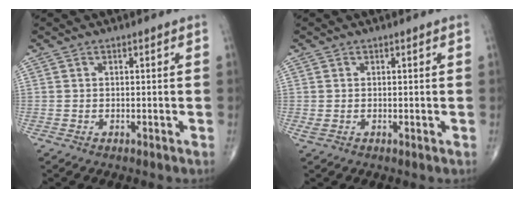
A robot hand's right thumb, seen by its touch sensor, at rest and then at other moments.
{"total": 1.0, "force": [0.1, 0.5, 0.9], "torque": [-0.022, 0.003, 0.007]}